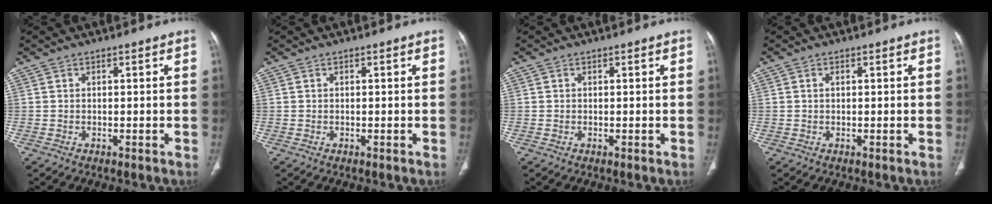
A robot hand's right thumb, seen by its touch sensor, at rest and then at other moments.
{"total": 0.0}
{"total": 0.0}
{"total": 0.5, "force": [0.1, 0.3, 0.4], "torque": [-0.011, 0.004, 0.002]}